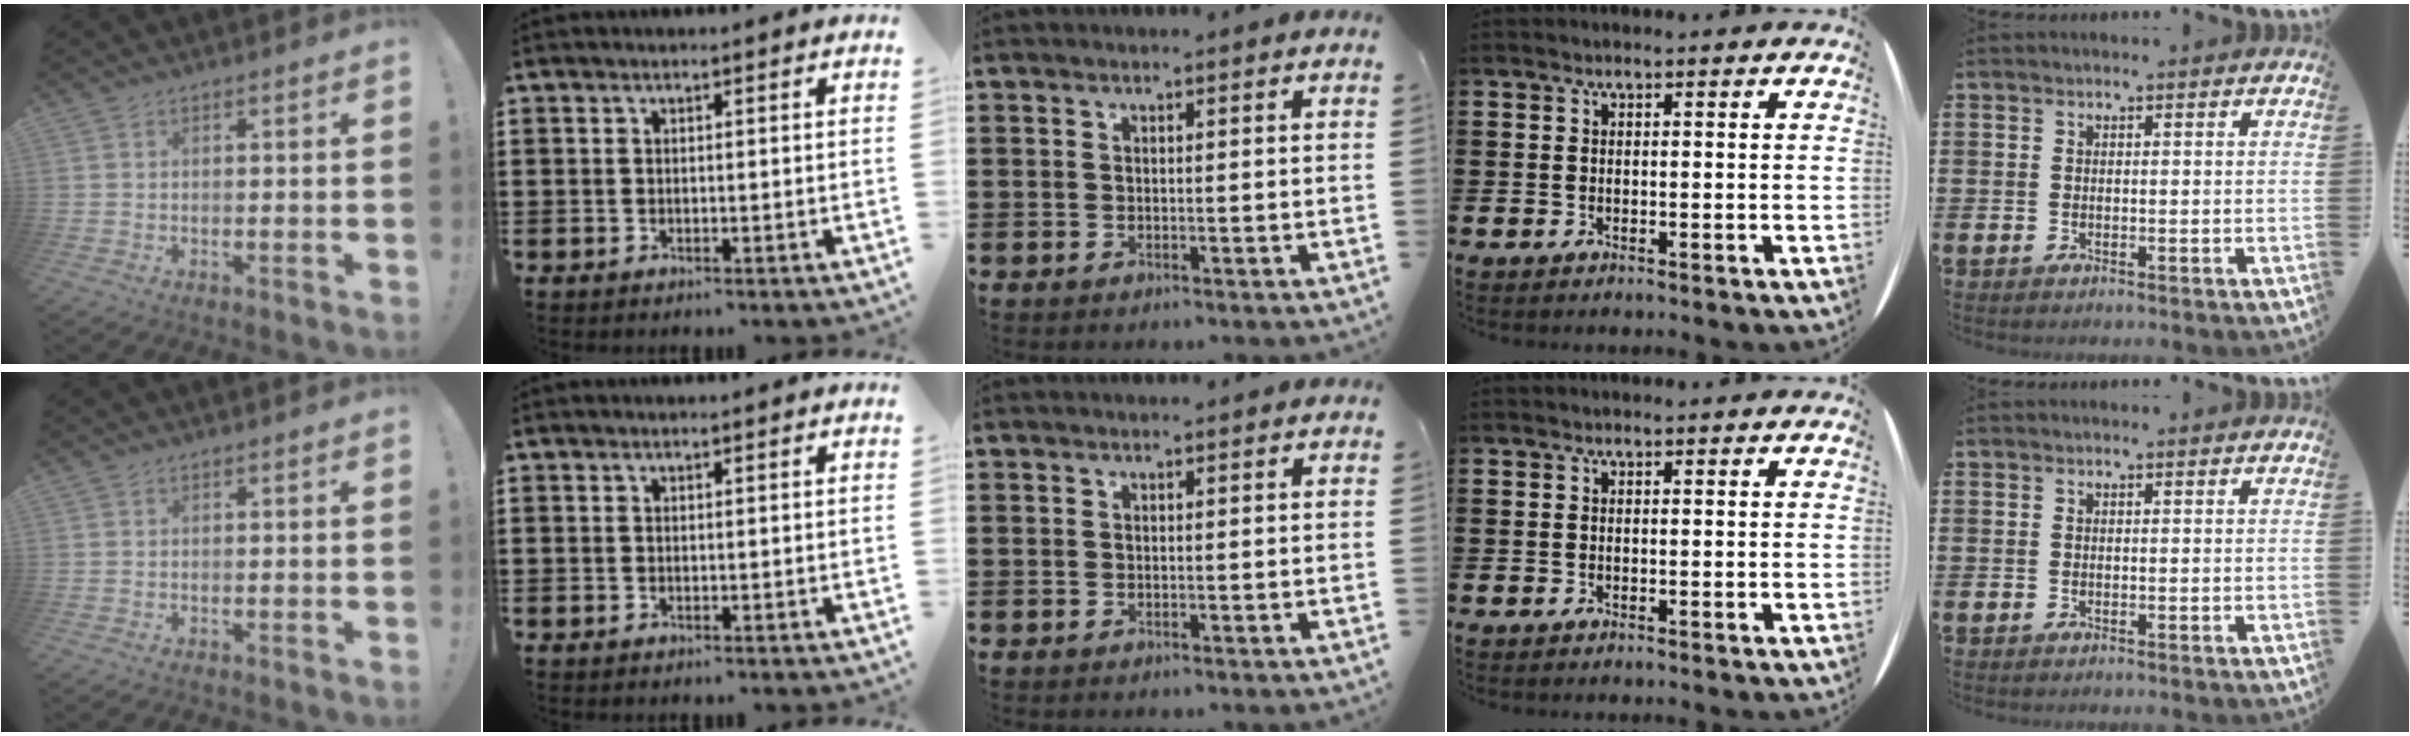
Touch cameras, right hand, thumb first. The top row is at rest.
{}